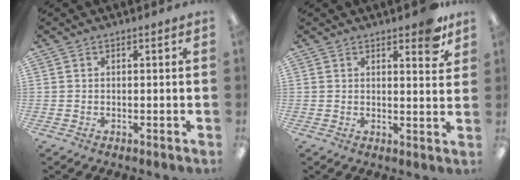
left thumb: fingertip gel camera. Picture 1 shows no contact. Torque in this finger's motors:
{"motor_torque": [0.87, 0.59, 0.57, -0.62, 0.01]}